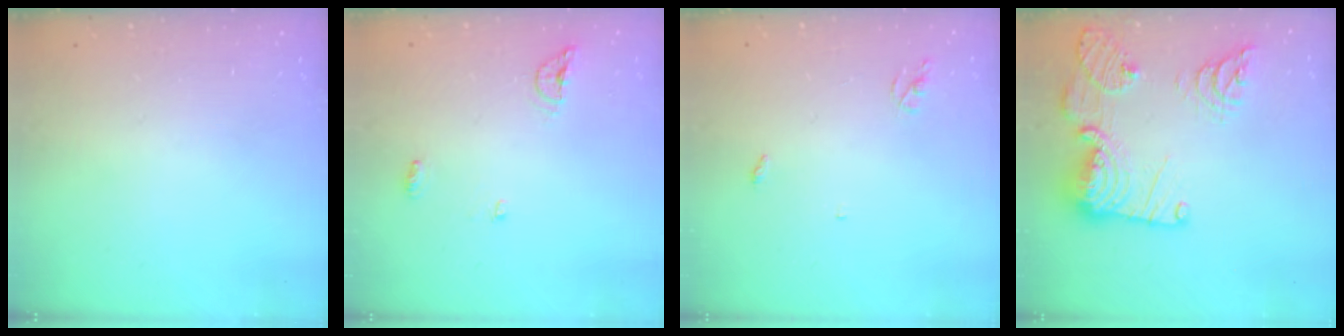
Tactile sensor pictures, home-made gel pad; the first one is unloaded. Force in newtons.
{"total": 5.9, "press": 5.8, "slide": 1.0}
{"total": 2.6, "press": 2.6, "slide": 0.2}
{"total": 22.8, "press": 22.7, "slide": 2.3}